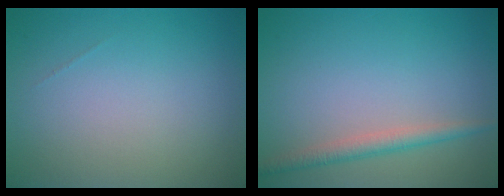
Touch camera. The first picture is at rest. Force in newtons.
{"total": 2.1, "press": 2.1, "slide": 0.0}